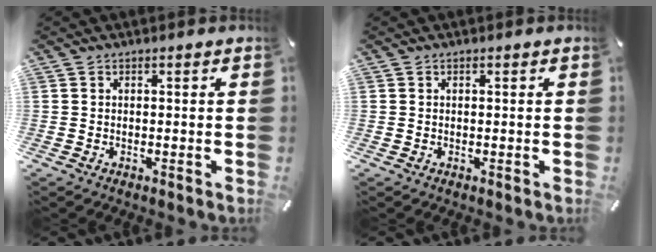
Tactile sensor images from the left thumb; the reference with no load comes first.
{"total": 0.0}